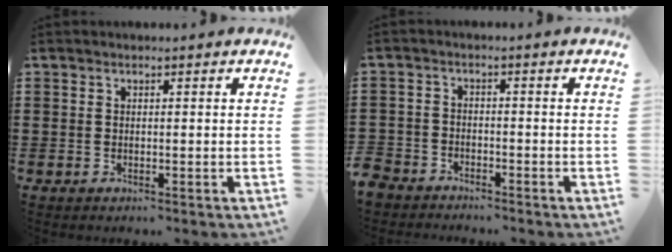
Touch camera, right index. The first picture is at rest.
{"total": 3.4, "force": [-3.1, 1.3, -0.1], "torque": [-0.028, -0.007, -0.075]}